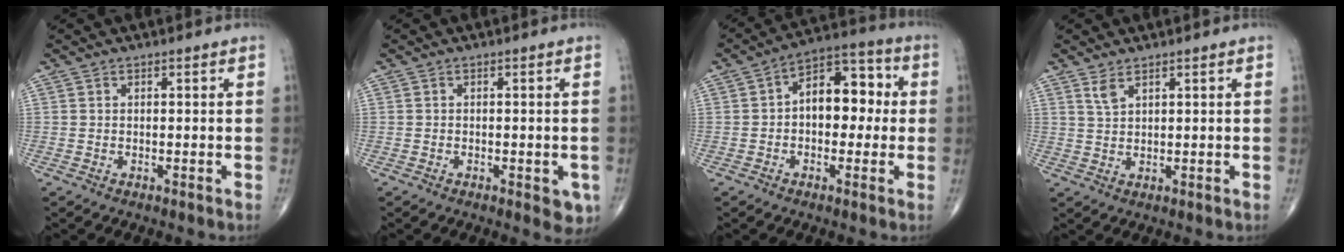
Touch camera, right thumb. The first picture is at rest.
{"total": 3.8, "force": [-1.4, 1.7, 3.0], "torque": [-0.019, -0.004, -0.014]}
{"total": 11.4, "force": [0.5, 7.2, 8.8], "torque": [-0.094, 0.035, -0.004]}
{"total": 2.4, "force": [1.7, 0.8, 1.5], "torque": [-0.033, -0.007, 0.040]}